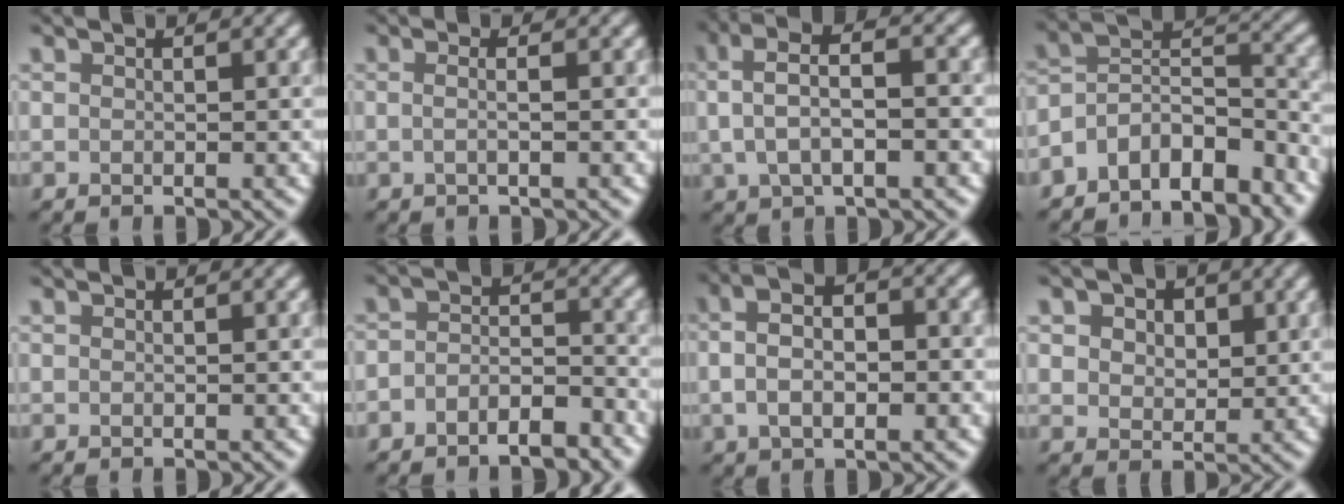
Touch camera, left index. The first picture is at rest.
{"total": 1.9, "force": [0.3, 0.9, 1.7], "torque": [-0.012, -0.004, -0.017]}
{"total": 5.4, "force": [0.6, 2.3, 4.9], "torque": [-0.093, 0.015, 0.008]}
{"total": 7.8, "force": [-5.4, 3.6, 4.3], "torque": [-0.057, 0.008, -0.104]}
{"total": 0.0}
{"total": 4.0, "force": [-2.6, 1.9, 2.5], "torque": [-0.039, 0.004, -0.047]}
{"total": 6.2, "force": [-0.2, 3.0, 5.4], "torque": [-0.092, 0.015, -0.004]}
{"total": 5.7, "force": [2.8, 3.9, 3.1], "torque": [-0.058, 0.016, 0.028]}